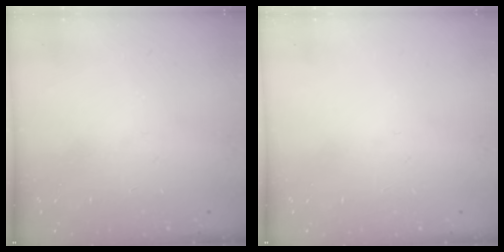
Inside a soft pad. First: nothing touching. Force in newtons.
{"total": 0.0}